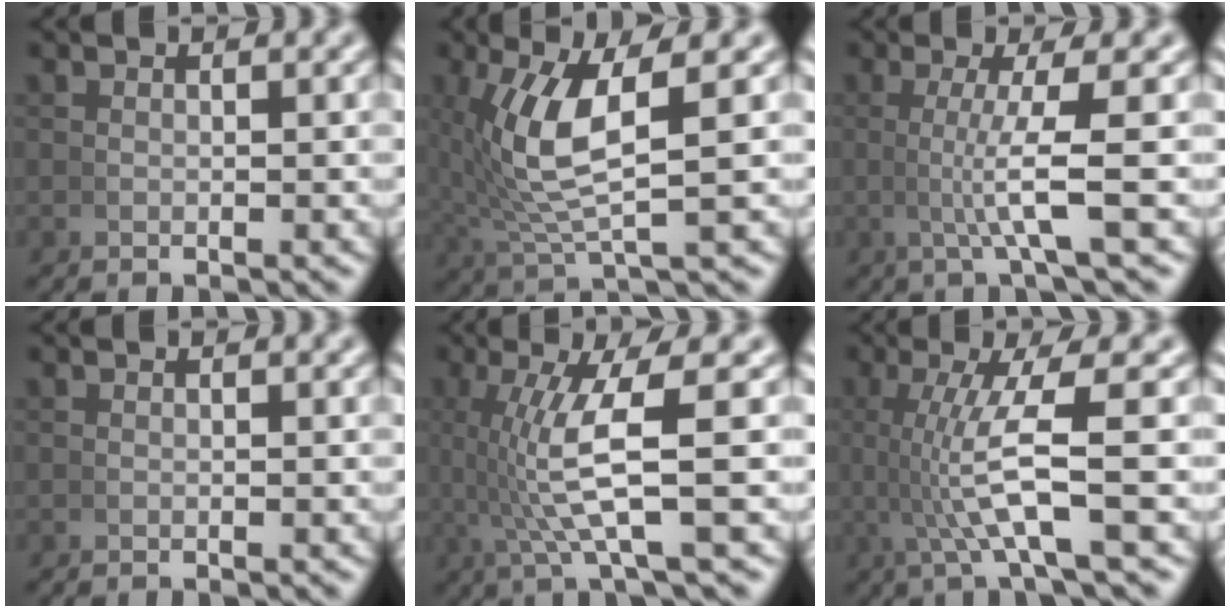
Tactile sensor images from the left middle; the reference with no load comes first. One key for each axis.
{"total": 7.0, "fx": 1.0, "fy": 2.3, "fz": 6.5, "tx": -0.134, "ty": 0.002, "tz": 0.028}
{"total": 3.8, "fx": 0.3, "fy": -0.8, "fz": 3.7, "tx": -0.073, "ty": -0.003, "tz": 0.006}
{"total": 0.0}
{"total": 6.0, "fx": 0.2, "fy": 0.4, "fz": 6.0, "tx": -0.124, "ty": 0.000, "tz": 0.008}
{"total": 5.3, "fx": -0.1, "fy": 0.0, "fz": 5.3, "tx": -0.102, "ty": -0.006, "tz": 0.003}